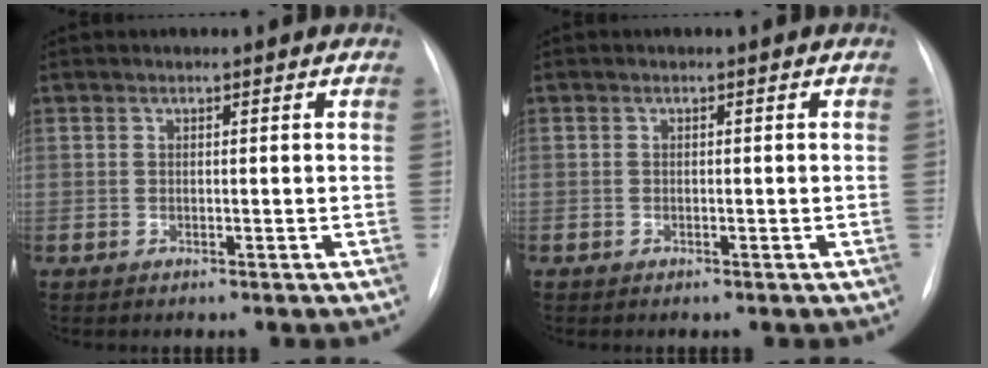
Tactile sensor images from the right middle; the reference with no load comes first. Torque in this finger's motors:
{"motor_torque": [0.50, -0.62, 0.00, -0.22]}